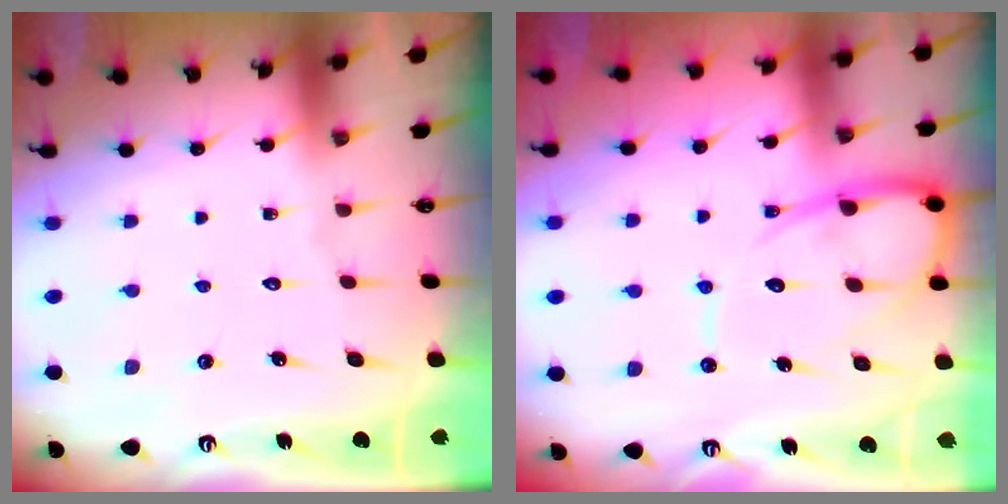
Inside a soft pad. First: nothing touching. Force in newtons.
{"total": 11.6, "press": 11.5, "slide": 1.2}